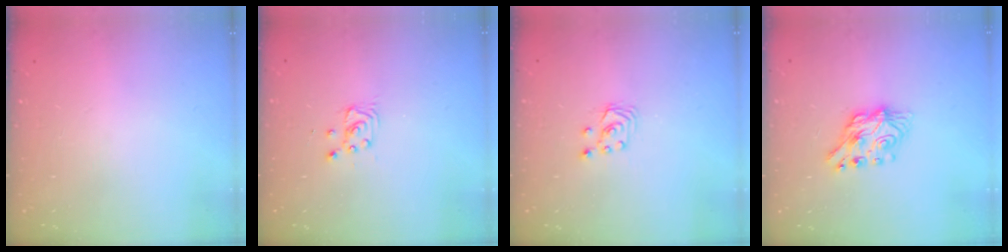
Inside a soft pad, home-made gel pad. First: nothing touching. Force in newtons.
{"total": 2.9, "press": 2.9, "slide": 0.4}
{"total": 2.6, "press": 2.6, "slide": 0.3}
{"total": 8.2, "press": 8.2, "slide": 0.7}